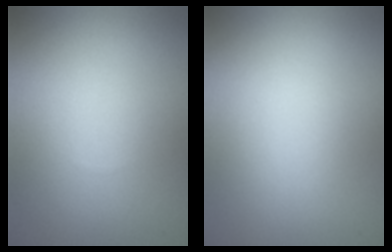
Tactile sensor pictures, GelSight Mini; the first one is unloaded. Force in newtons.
{"total": 0.0}